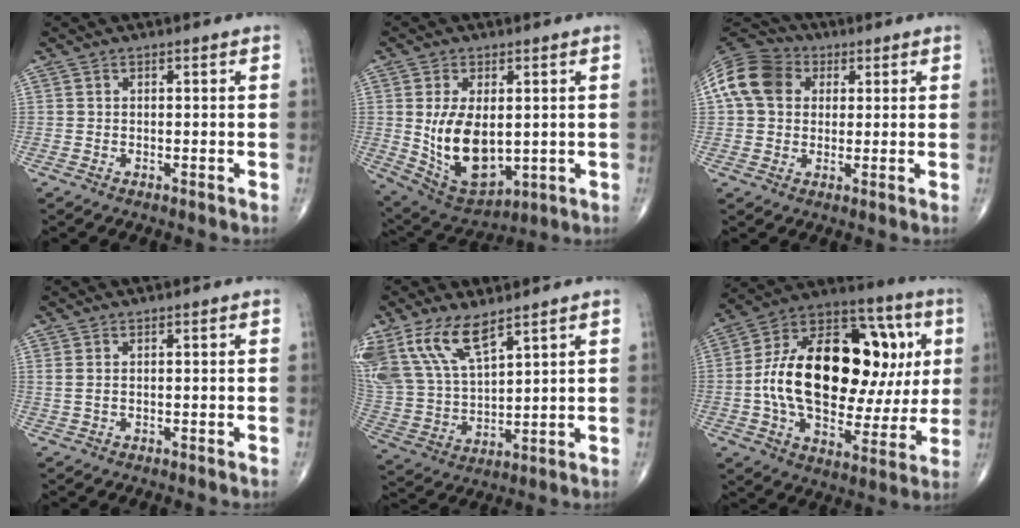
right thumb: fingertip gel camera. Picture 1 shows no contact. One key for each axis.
{"total": 14.0, "fx": 0.2, "fy": 8.1, "fz": 11.5, "tx": -0.188, "ty": -0.014, "tz": 0.031}
{"total": 12.8, "fx": 3.2, "fy": 10.2, "fz": 7.0, "tx": -0.127, "ty": 0.022, "tz": 0.048}
{"total": 1.0, "fx": 0.4, "fy": 0.1, "fz": 0.9, "tx": -0.031, "ty": 0.007, "tz": 0.014}
{"total": 14.6, "fx": 9.3, "fy": 5.9, "fz": 9.7, "tx": -0.196, "ty": -0.033, "tz": 0.200}
{"total": 31.8, "fx": 3.9, "fy": 17.3, "fz": 26.4, "tx": -0.415, "ty": 0.029, "tz": 0.064}